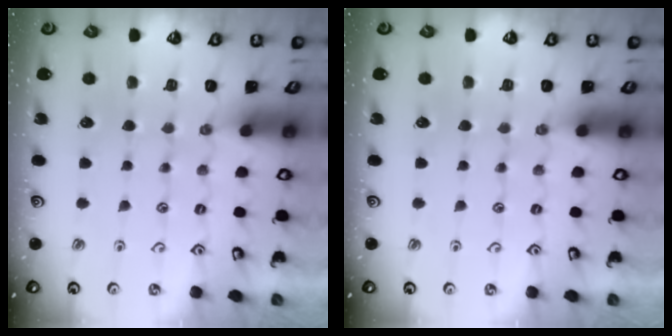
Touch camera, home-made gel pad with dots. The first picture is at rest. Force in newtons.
{"total": 0.0}